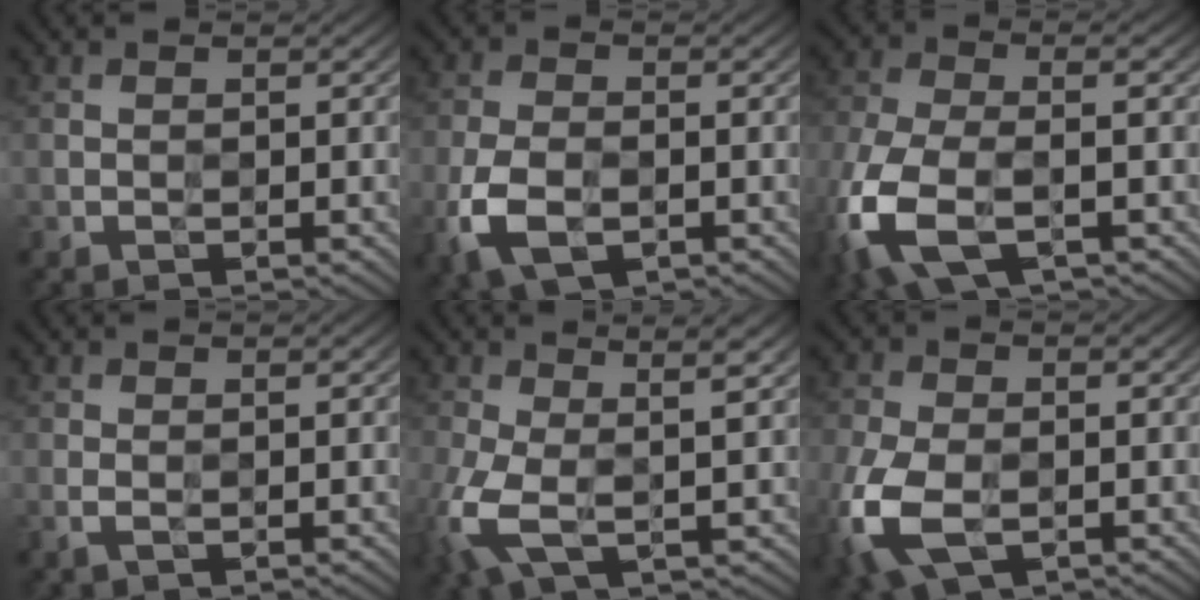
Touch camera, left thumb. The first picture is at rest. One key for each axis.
{"total": 7.0, "fx": -2.8, "fy": 3.9, "fz": 5.1, "tx": -0.127, "ty": -0.014, "tz": -0.060}
{"total": 12.1, "fx": -4.7, "fy": 5.4, "fz": 9.8, "tx": -0.264, "ty": -0.029, "tz": -0.089}
{"total": 1.0, "fx": -0.1, "fy": 0.2, "fz": 1.0, "tx": -0.024, "ty": 0.001, "tz": -0.004}
{"total": 8.6, "fx": 0.1, "fy": 3.1, "fz": 8.1, "tx": -0.188, "ty": -0.007, "tz": -0.006}
{"total": 9.7, "fx": -3.2, "fy": 5.7, "fz": 7.2, "tx": -0.208, "ty": -0.023, "tz": -0.064}